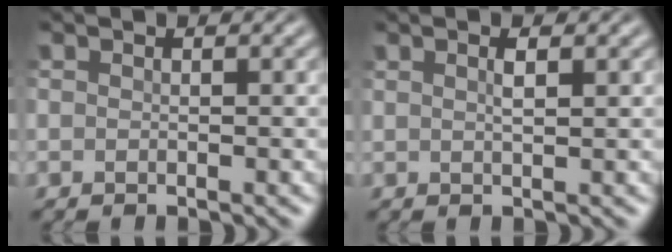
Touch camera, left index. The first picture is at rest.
{"total": 1.3, "force": [0.5, 0.3, 1.1], "torque": [-0.020, 0.003, 0.006]}